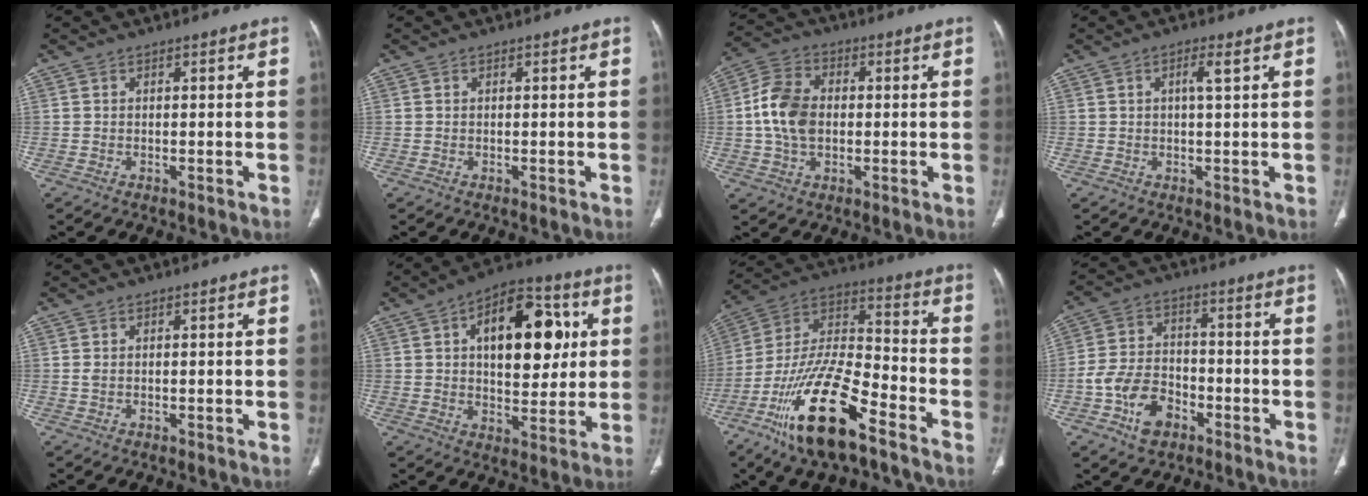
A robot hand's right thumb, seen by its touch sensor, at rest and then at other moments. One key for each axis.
{"total": 0.0}
{"total": 10.3, "fx": -0.1, "fy": 7.1, "fz": 7.4, "tx": -0.140, "ty": 0.018, "tz": -0.008}
{"total": 2.5, "fx": 0.9, "fy": 0.4, "fz": 2.3, "tx": -0.048, "ty": 0.001, "tz": 0.017}
{"total": 0.8, "fx": 0.0, "fy": 0.3, "fz": 0.7, "tx": -0.020, "ty": 0.005, "tz": 0.005}
{"total": 19.1, "fx": 4.6, "fy": 10.5, "fz": 15.2, "tx": -0.169, "ty": 0.008, "tz": 0.066}
{"total": 21.2, "fx": -12.4, "fy": 7.1, "fz": 15.7, "tx": -0.311, "ty": 0.061, "tz": -0.231}
{"total": 10.3, "fx": -4.8, "fy": 6.9, "fz": 5.9, "tx": -0.099, "ty": 0.032, "tz": -0.085}